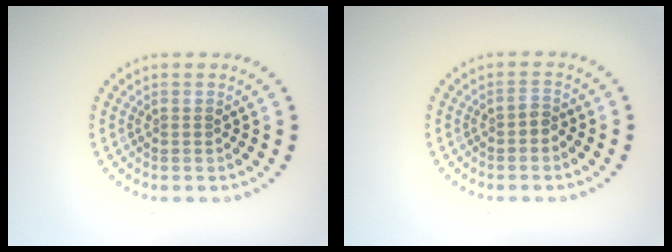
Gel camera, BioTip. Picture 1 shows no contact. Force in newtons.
{"total": 1.0, "press": 0.8, "slide": 0.6}